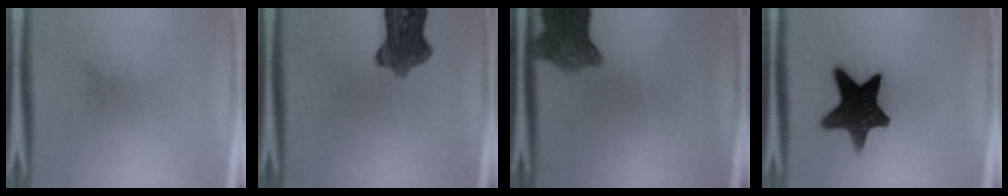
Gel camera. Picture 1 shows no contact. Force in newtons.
{"total": 8.1}
{"total": 7.0}
{"total": 13.8}